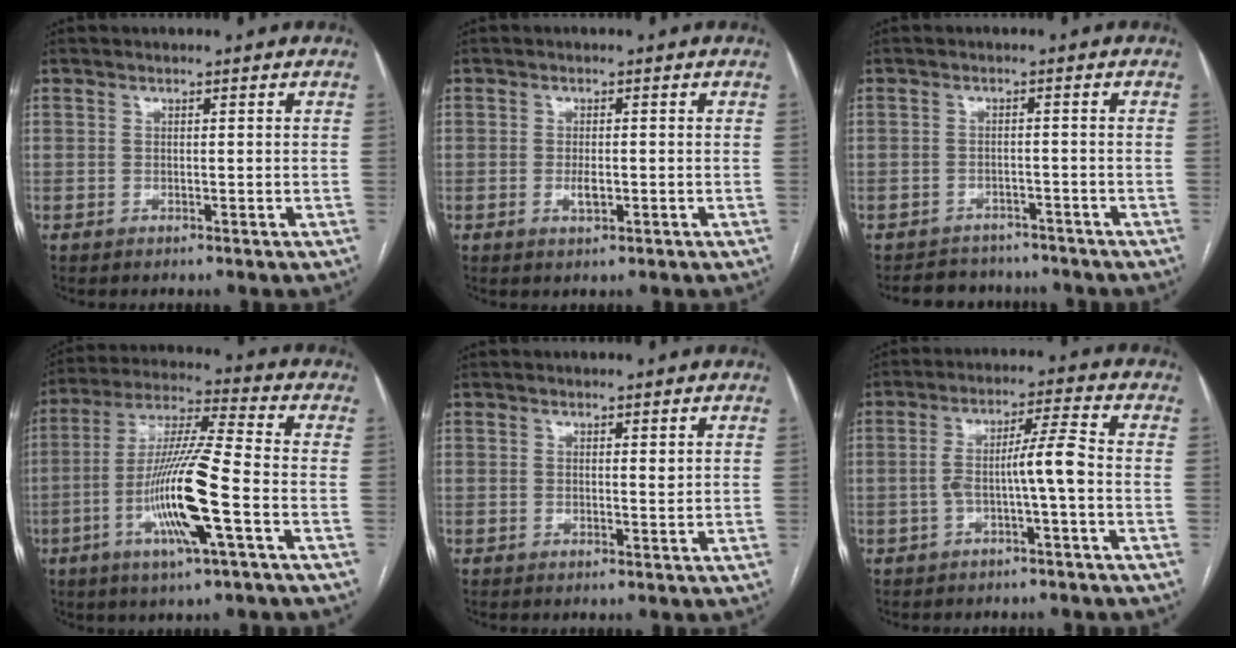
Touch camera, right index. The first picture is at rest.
{"total": 1.8, "force": [-0.4, 0.7, 1.7], "torque": [-0.030, 0.001, -0.002]}
{"total": 6.2, "force": [-5.6, 2.6, 0.3], "torque": [0.003, 0.008, -0.073]}
{"total": 14.5, "force": [-4.6, 0.2, 13.8], "torque": [-0.274, -0.006, -0.089]}
{"total": 0.9, "force": [0.6, 0.2, 0.7], "torque": [-0.011, -0.001, 0.009]}
{"total": 5.9, "force": [-1.4, -0.4, 5.7], "torque": [-0.102, 0.023, -0.020]}